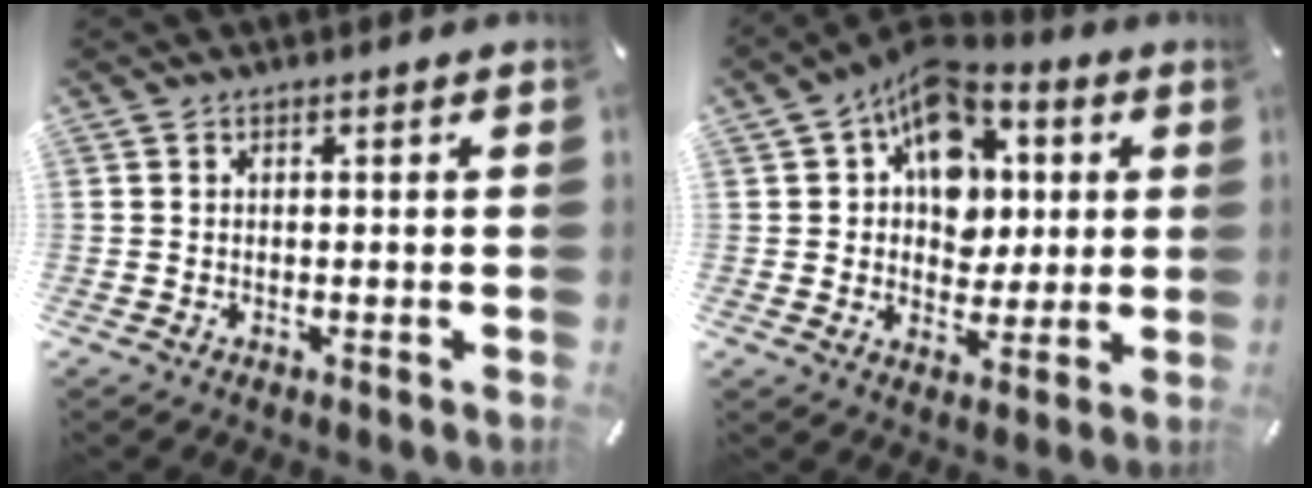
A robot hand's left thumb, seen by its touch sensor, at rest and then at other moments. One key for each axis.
{"total": 13.7, "fx": 4.5, "fy": 10.4, "fz": 7.7, "tx": -0.123, "ty": -0.023, "tz": 0.087}